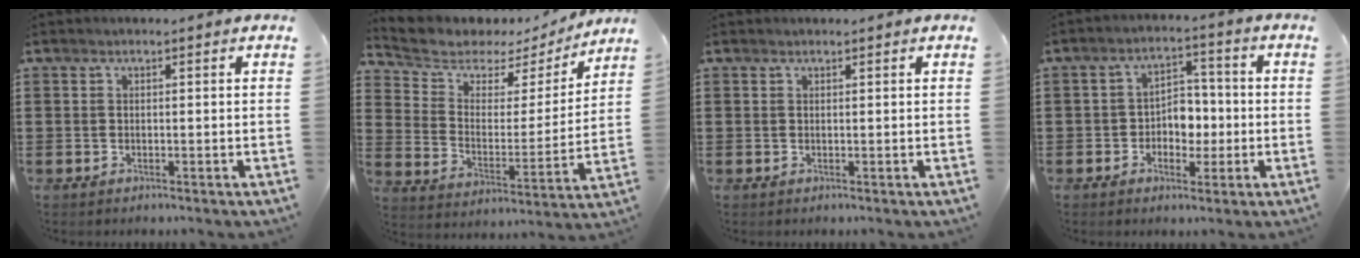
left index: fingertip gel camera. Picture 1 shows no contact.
{"total": 5.1, "force": [4.4, 2.5, 0.6], "torque": [-0.051, -0.030, 0.072]}
{"total": 0.0}
{"total": 4.5, "force": [-1.4, 3.5, 2.5], "torque": [-0.049, 0.008, -0.033]}